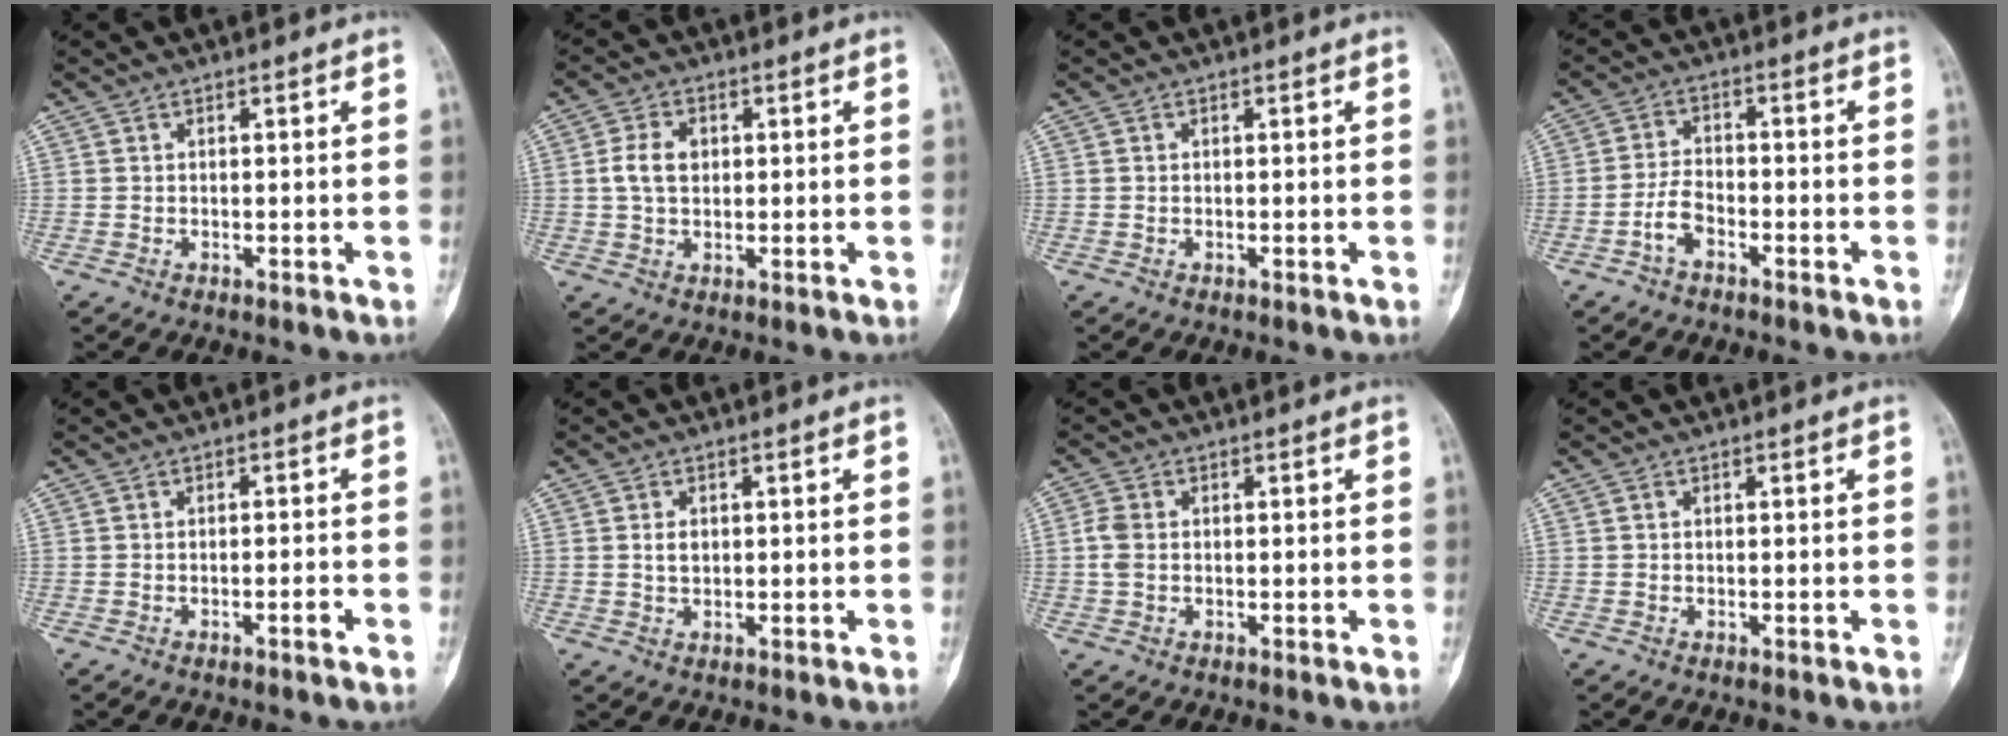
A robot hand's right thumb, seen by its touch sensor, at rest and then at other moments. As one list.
[{"total": 5.3, "force": [0.7, 3.7, 3.7], "torque": [-0.070, 0.006, 0.010]}, {"total": 0.0}, {"total": 4.4, "force": [-2.5, 2.3, 2.8], "torque": [-0.051, 0.024, -0.053]}, {"total": 1.5, "force": [-0.9, 0.1, 1.2], "torque": [-0.023, 0.007, -0.014]}, {"total": 2.1, "force": [0.3, 1.4, 1.5], "torque": [-0.025, -0.001, 0.007]}, {"total": 2.9, "force": [-0.1, 2.0, 2.0], "torque": [-0.055, 0.005, -0.006]}, {"total": 0.0}]